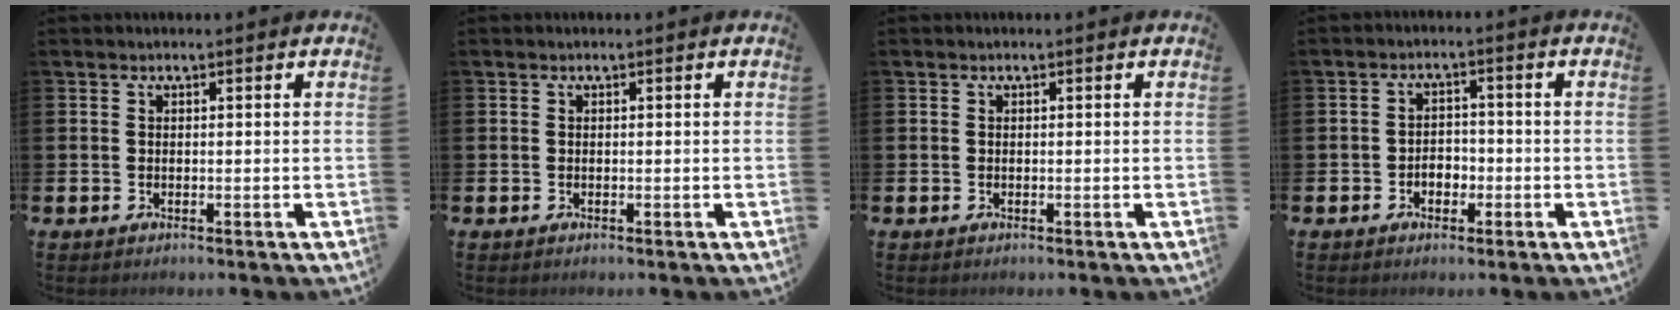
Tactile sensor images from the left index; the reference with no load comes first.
{"total": 0.0}
{"total": 0.0}
{"total": 2.4, "force": [-1.1, 1.7, 1.2], "torque": [-0.023, 0.005, -0.026]}